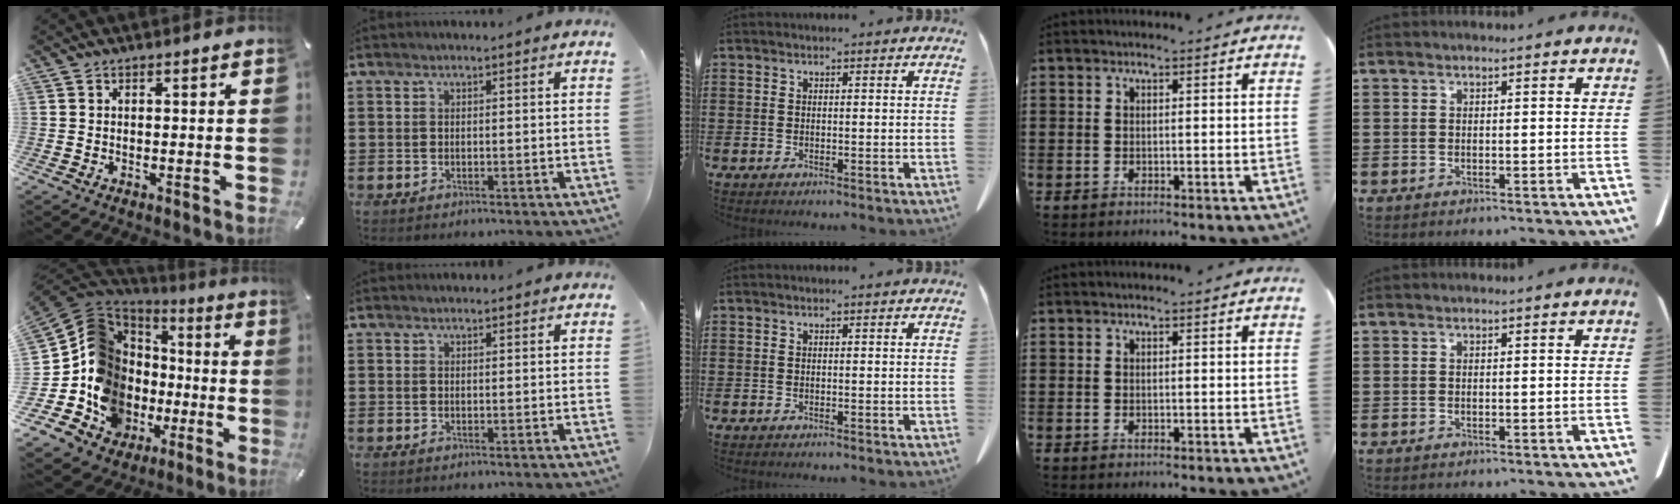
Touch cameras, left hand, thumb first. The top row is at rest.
{"thumb": {"total": 15.6, "force": [-3.5, 14.3, 5.1], "torque": [-0.121, -0.014, -0.040]}, "index": {"total": 0.6, "force": [0.6, 0.0, 0.2], "torque": [-0.004, 0.000, 0.013]}}